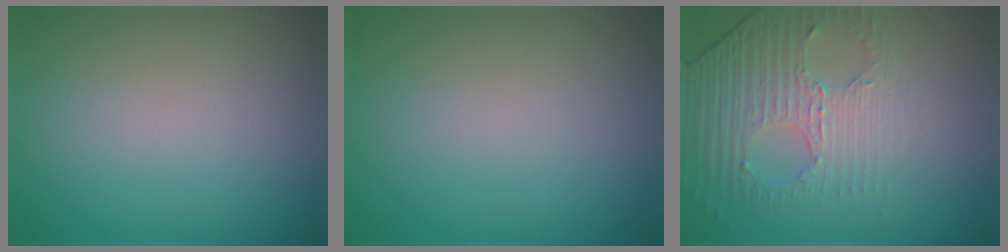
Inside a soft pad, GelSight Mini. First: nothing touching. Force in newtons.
{"total": 0.0}
{"total": 4.3, "press": 2.9, "slide": 3.2}